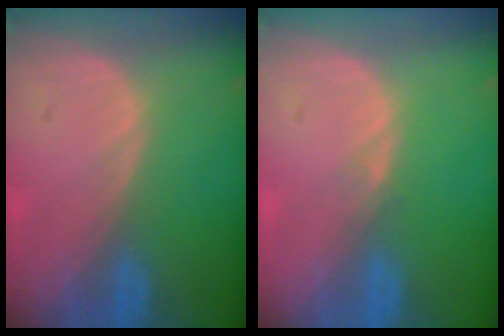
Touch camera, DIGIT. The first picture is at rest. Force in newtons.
{"total": 0.7, "press": 0.7, "slide": 0.1}